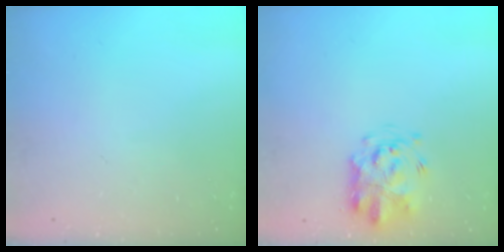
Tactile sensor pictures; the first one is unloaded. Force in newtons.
{"total": 3.2, "press": 3.0, "slide": 1.0}